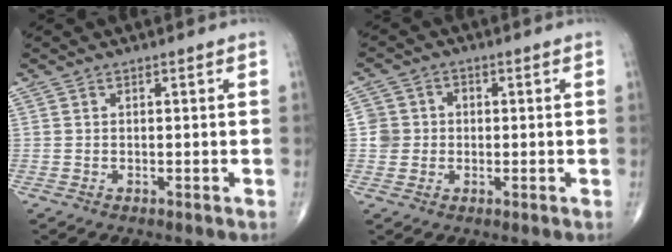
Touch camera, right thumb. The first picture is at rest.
{"total": 4.4, "force": [-0.1, 4.3, 0.8], "torque": [0.012, 0.011, -0.006]}